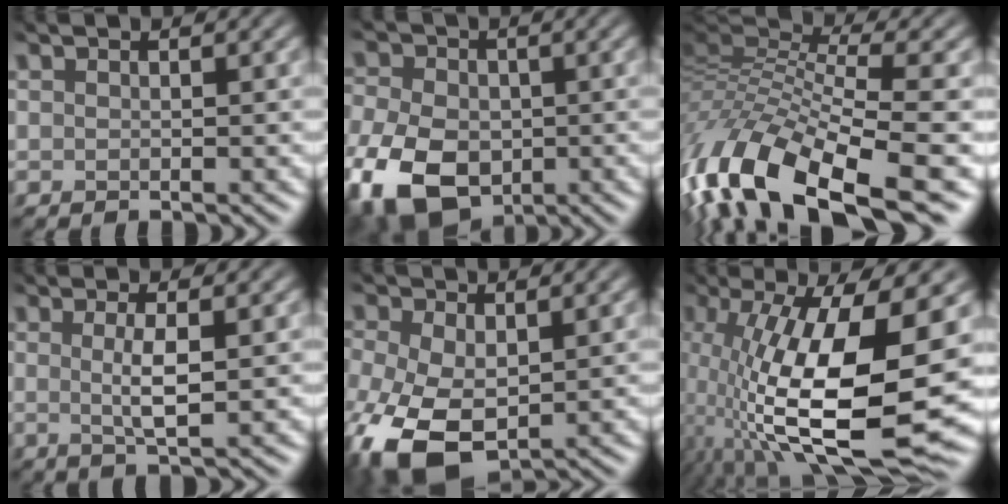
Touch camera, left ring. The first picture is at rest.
{"total": 8.8, "force": [-4.1, 5.9, 5.1], "torque": [-0.130, -0.021, -0.083]}
{"total": 13.1, "force": [-7.1, 5.6, 9.5], "torque": [-0.213, -0.004, -0.134]}
{"total": 2.5, "force": [-0.3, 0.5, 2.4], "torque": [-0.046, -0.012, -0.005]}
{"total": 8.8, "force": [-3.2, 5.1, 6.4], "torque": [-0.172, -0.028, -0.053]}
{"total": 14.2, "force": [-3.3, 4.5, 13.1], "torque": [-0.246, -0.020, -0.053]}